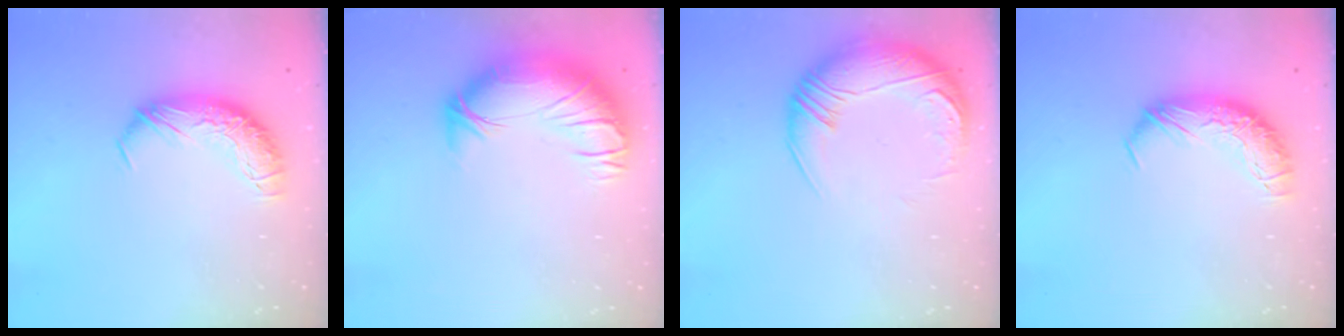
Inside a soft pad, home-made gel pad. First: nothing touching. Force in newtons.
{"total": 3.7, "press": 1.9, "slide": 3.1}
{"total": 3.0, "press": 0.1, "slide": 3.0}
{"total": 0.0}